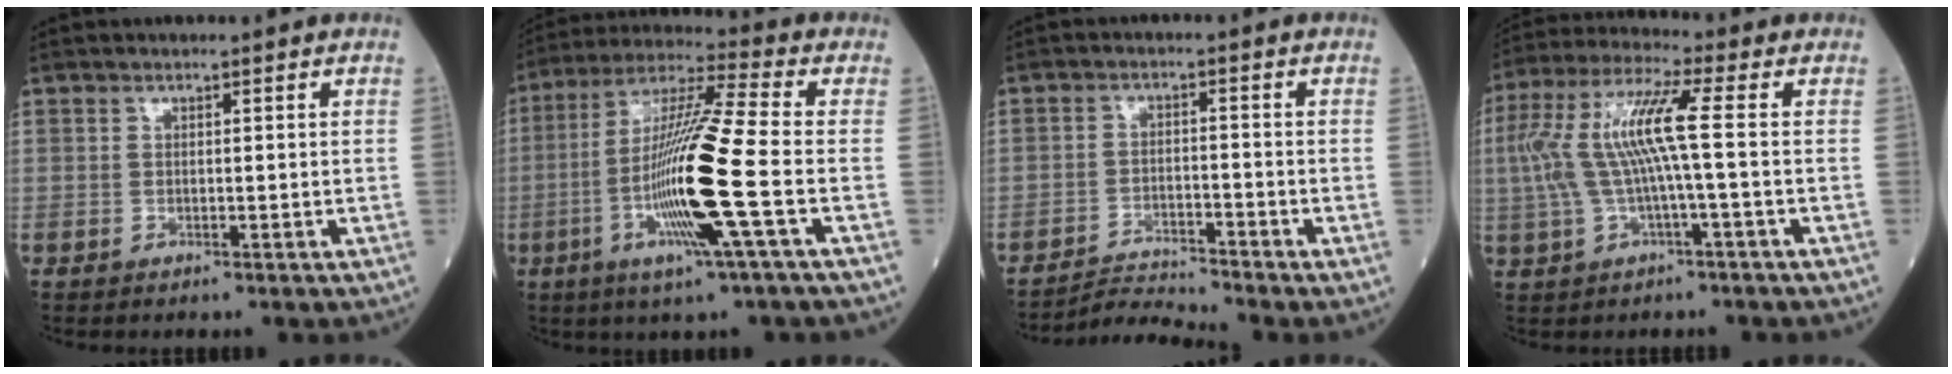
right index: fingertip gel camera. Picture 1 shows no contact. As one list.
[{"total": 15.7, "force": [-3.9, -1.0, 15.2], "torque": [-0.301, -0.011, -0.082]}, {"total": 4.6, "force": [-4.1, -2.0, -0.7], "torque": [0.001, -0.015, -0.072]}, {"total": 10.2, "force": [0.1, 0.8, 10.1], "torque": [-0.221, 0.032, 0.000]}]